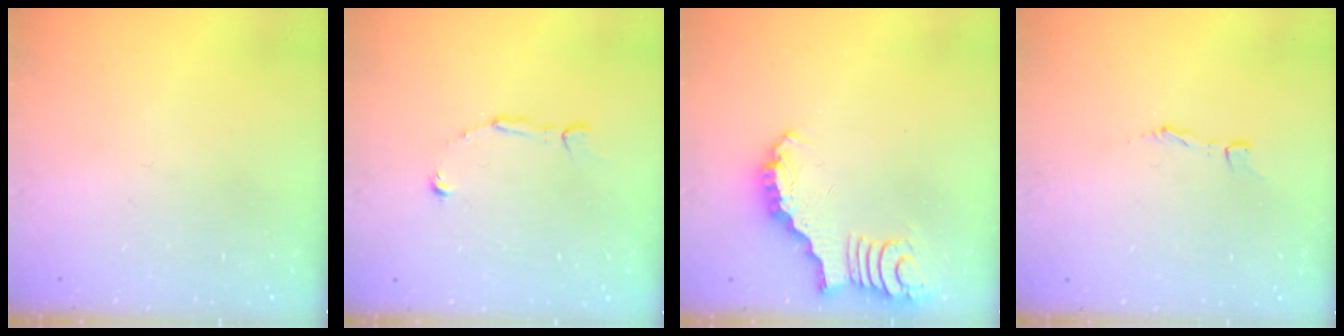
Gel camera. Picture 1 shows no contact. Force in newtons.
{"total": 2.8, "press": 2.8, "slide": 0.1}
{"total": 2.2, "press": 2.2, "slide": 0.0}
{"total": 2.9, "press": 2.9, "slide": 0.3}